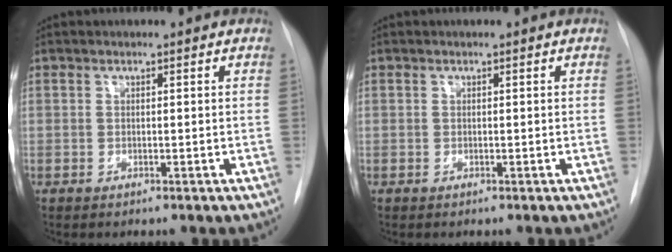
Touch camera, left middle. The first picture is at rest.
{"total": 0.0}